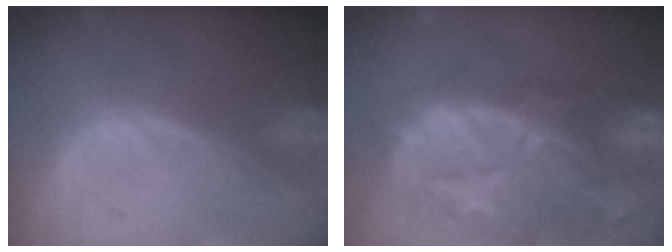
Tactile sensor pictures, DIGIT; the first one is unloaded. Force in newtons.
{"total": 13.7, "press": 11.8, "slide": 6.9}